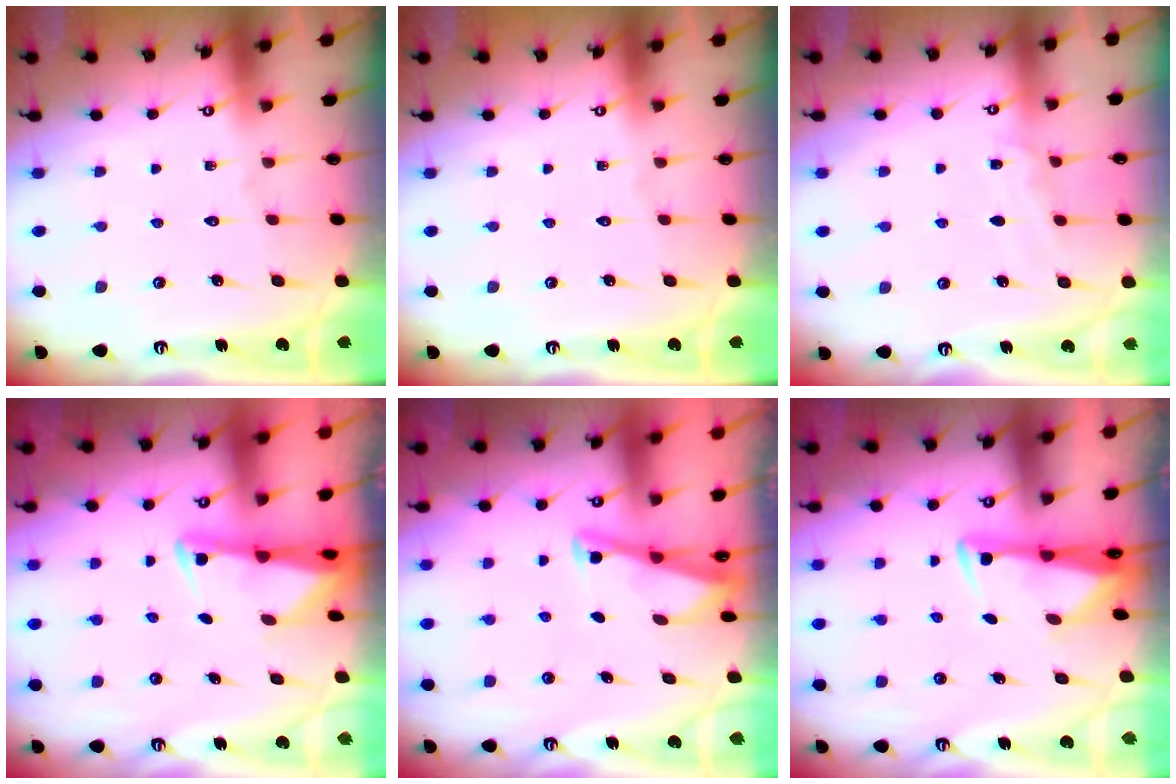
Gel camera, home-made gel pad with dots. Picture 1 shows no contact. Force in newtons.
{"total": 0.0}
{"total": 4.9, "press": 4.9, "slide": 0.6}
{"total": 2.3, "press": 2.2, "slide": 0.4}
{"total": 3.0, "press": 3.0, "slide": 0.3}
{"total": 3.0, "press": 2.9, "slide": 0.9}